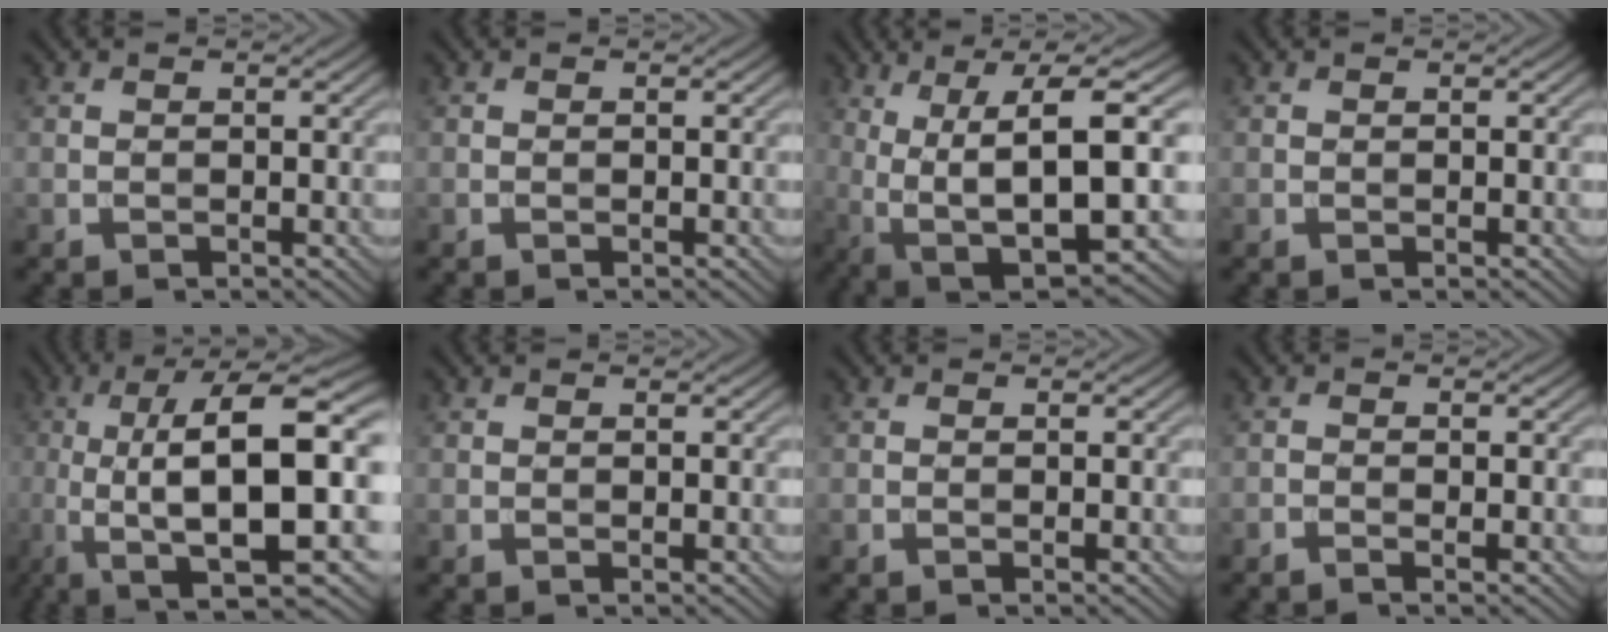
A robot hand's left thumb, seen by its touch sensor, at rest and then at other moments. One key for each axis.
{"total": 0.0}
{"total": 12.9, "fx": -0.2, "fy": 3.6, "fz": 12.4, "tx": -0.228, "ty": 0.008, "tz": 0.019}
{"total": 0.0}
{"total": 18.2, "fx": -1.7, "fy": 5.5, "fz": 17.2, "tx": -0.298, "ty": 0.002, "tz": -0.024}
{"total": 0.0}
{"total": 0.5, "fx": -0.2, "fy": 0.0, "fz": 0.5, "tx": -0.010, "ty": 0.000, "tz": -0.006}
{"total": 1.1, "fx": -0.7, "fy": 0.1, "fz": 0.9, "tx": -0.016, "ty": 0.001, "tz": -0.016}